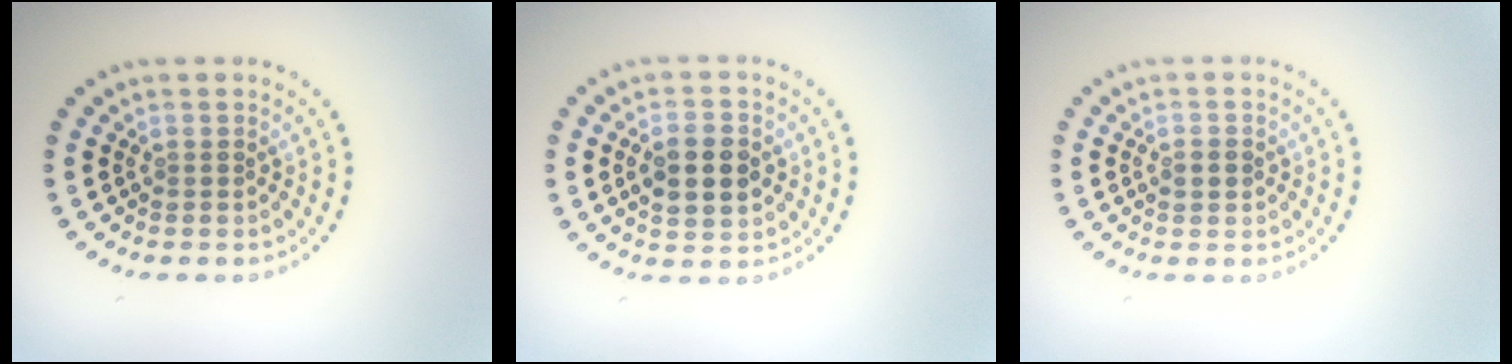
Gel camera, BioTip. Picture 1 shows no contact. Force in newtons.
{"total": 4.0, "press": 4.0, "slide": 0.2}
{"total": 1.7, "press": 1.7, "slide": 0.1}